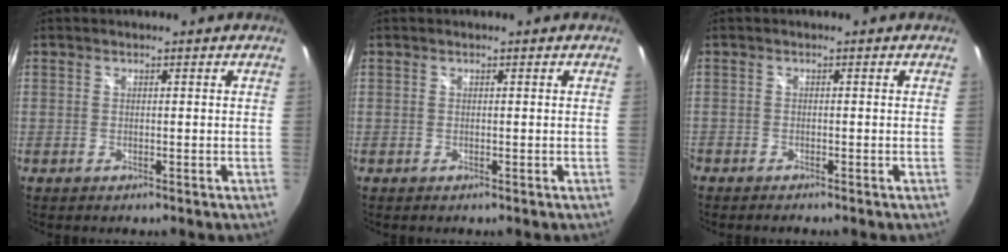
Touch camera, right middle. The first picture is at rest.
{"total": 0.0}
{"total": 1.5, "force": [-1.4, 0.1, 0.4], "torque": [-0.015, -0.009, -0.028]}